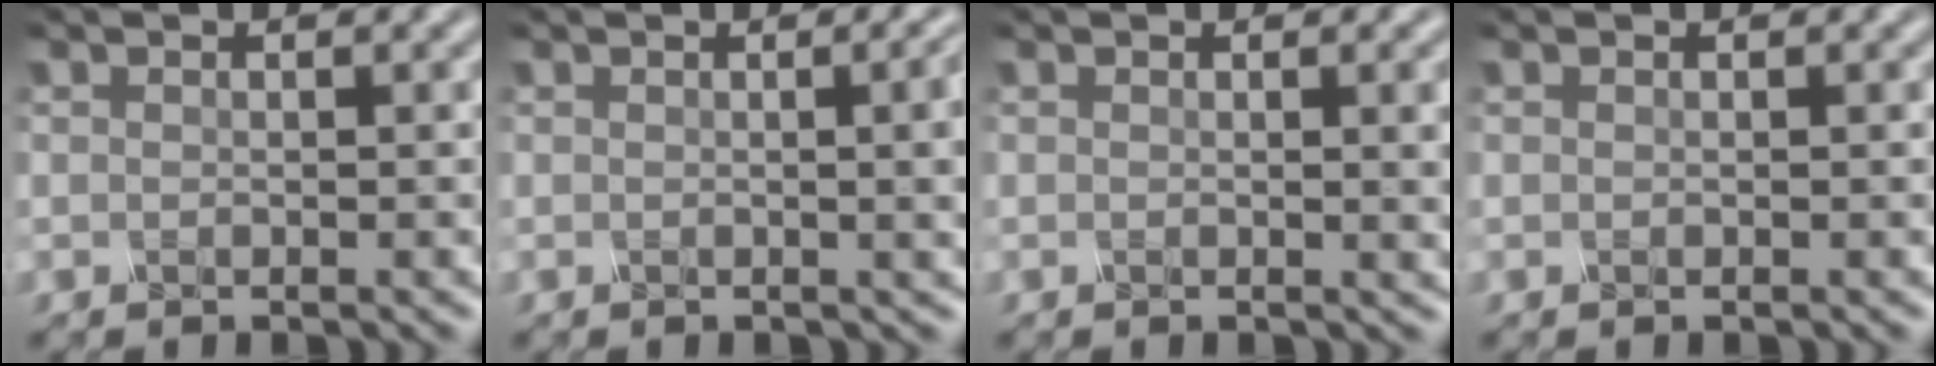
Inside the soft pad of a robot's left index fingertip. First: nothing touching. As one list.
[{"total": 6.0, "force": [0.3, 2.6, 5.4], "torque": [-0.028, 0.011, 0.001]}, {"total": 3.5, "force": [0.4, 1.2, 3.2], "torque": [-0.028, 0.004, 0.003]}, {"total": 0.0}]